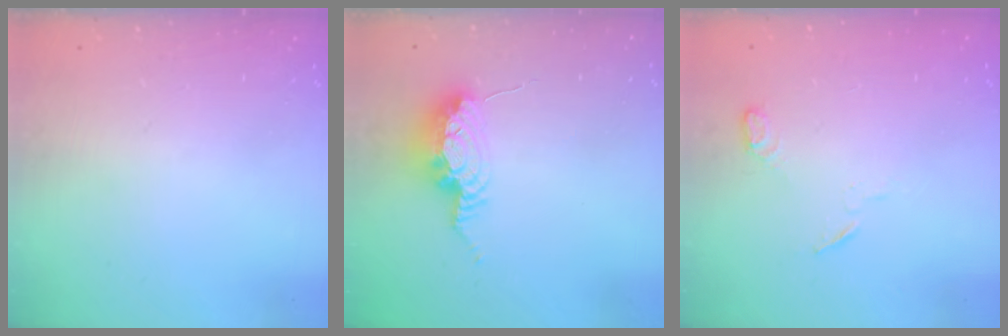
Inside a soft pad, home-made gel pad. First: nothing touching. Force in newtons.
{"total": 15.2, "press": 10.9, "slide": 10.5}
{"total": 4.2, "press": 4.1, "slide": 0.8}